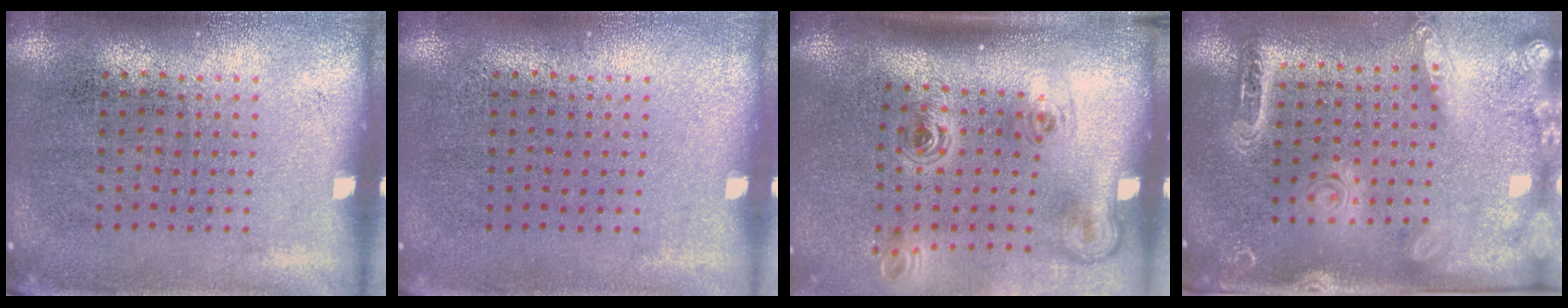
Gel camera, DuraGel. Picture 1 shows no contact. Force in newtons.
{"total": 0.0}
{"total": 2.3, "press": 1.4, "slide": 1.8}
{"total": 2.5, "press": 2.0, "slide": 1.5}